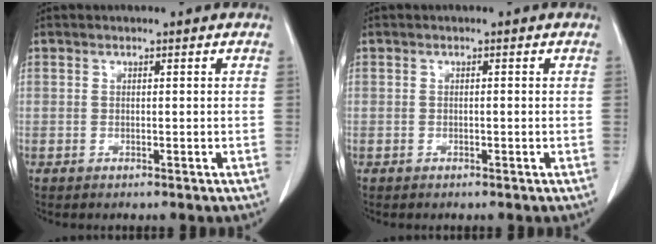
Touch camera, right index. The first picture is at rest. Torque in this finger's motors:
{"motor_torque": [-0.06, -0.10, 0.02, -0.01]}